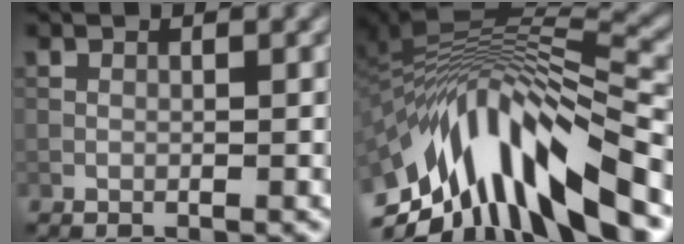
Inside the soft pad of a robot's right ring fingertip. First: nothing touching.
{"total": 14.5, "force": [-6.8, 4.9, 11.8], "torque": [-0.213, 0.015, -0.107]}